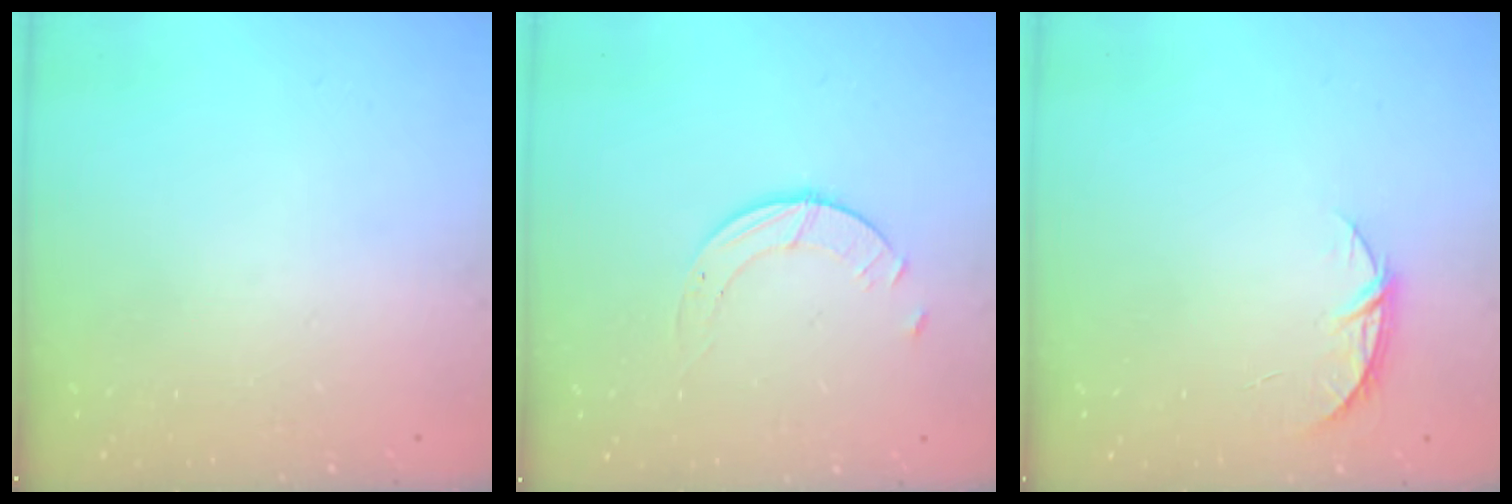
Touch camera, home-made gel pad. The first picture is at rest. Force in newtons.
{"total": 1.8, "press": 1.8, "slide": 0.2}
{"total": 4.6, "press": 4.6, "slide": 0.5}